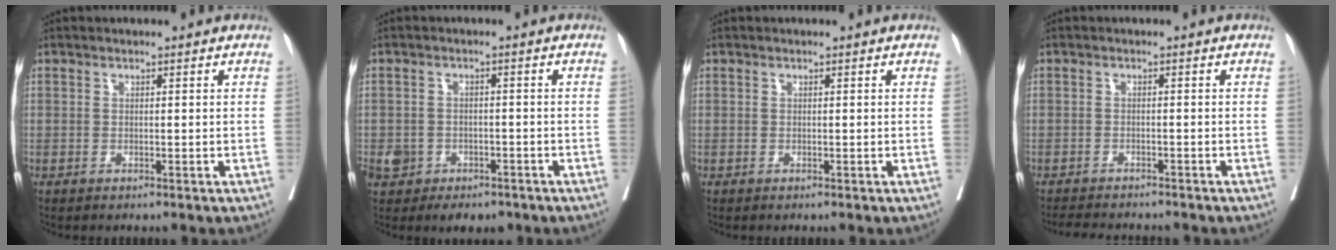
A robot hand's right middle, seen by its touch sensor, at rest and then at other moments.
{"total": 6.8, "force": [-3.6, 5.3, 2.3], "torque": [-0.035, 0.012, -0.044]}
{"total": 0.0}
{"total": 6.6, "force": [-6.1, 1.1, 2.1], "torque": [-0.026, -0.006, -0.087]}